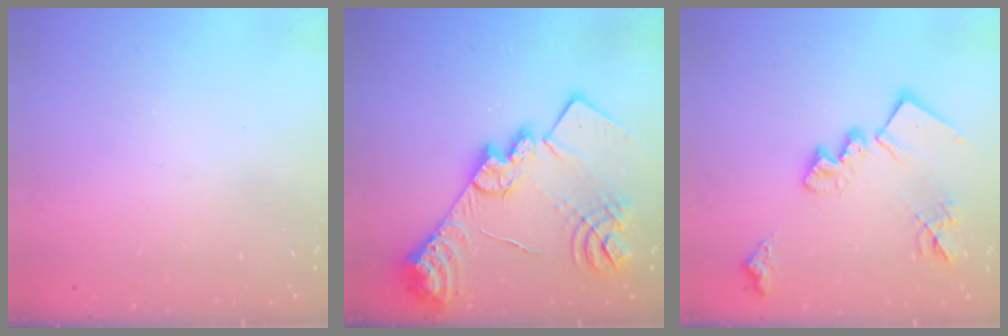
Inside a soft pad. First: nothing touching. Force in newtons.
{"total": 22.4, "press": 22.3, "slide": 1.3}
{"total": 18.6, "press": 18.6, "slide": 1.1}